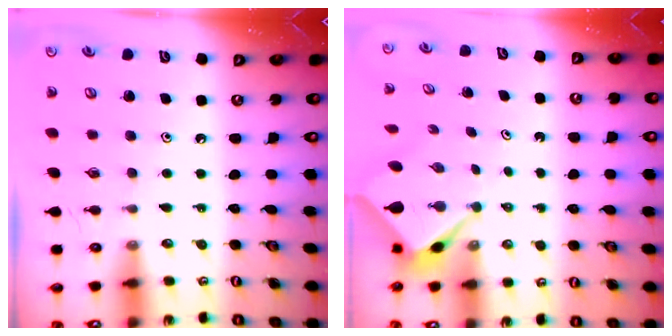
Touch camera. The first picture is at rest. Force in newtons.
{"total": 2.6, "press": 2.6, "slide": 0.1}